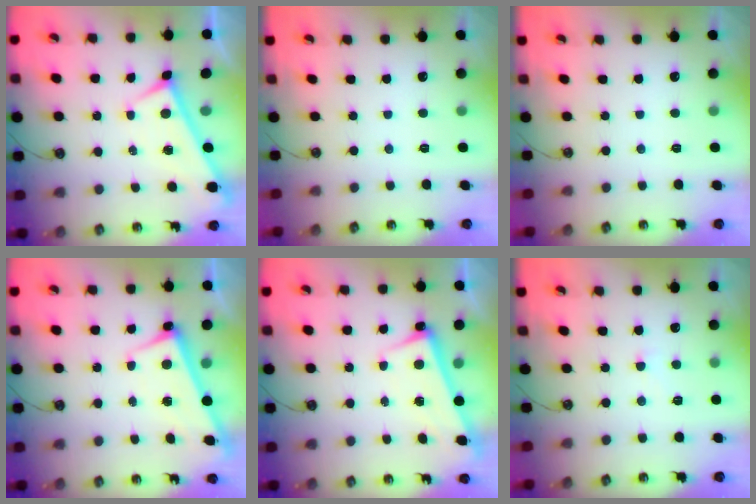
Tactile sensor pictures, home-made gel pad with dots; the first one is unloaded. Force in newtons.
{"total": 0.0}
{"total": 0.0}
{"total": 2.8, "press": 2.8, "slide": 0.3}
{"total": 2.8, "press": 2.7, "slide": 0.8}
{"total": 3.7, "press": 3.7, "slide": 0.5}